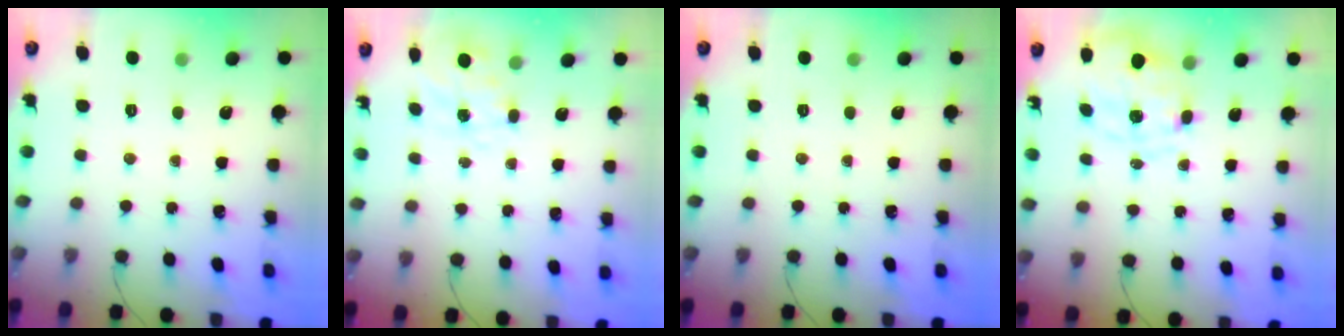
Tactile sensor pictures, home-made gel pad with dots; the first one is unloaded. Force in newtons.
{"total": 6.2, "press": 6.2, "slide": 0.8}
{"total": 0.0}
{"total": 2.8, "press": 2.6, "slide": 1.0}